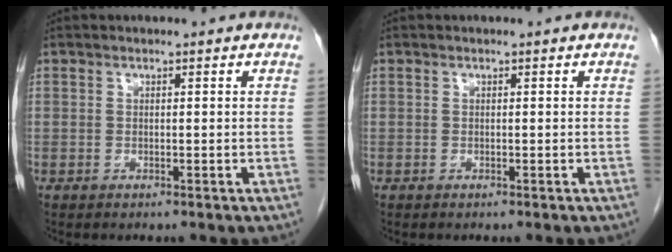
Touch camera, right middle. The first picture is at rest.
{"total": 0.0}